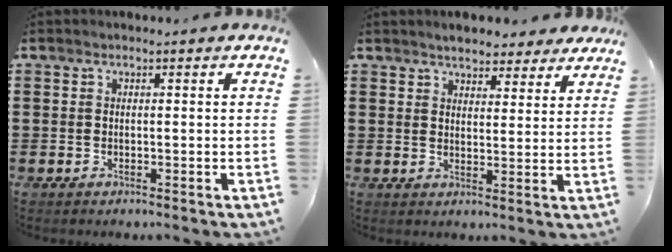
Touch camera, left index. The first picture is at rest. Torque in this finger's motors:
{"motor_torque": [0.65, 0.77, 0.61, 0.08]}